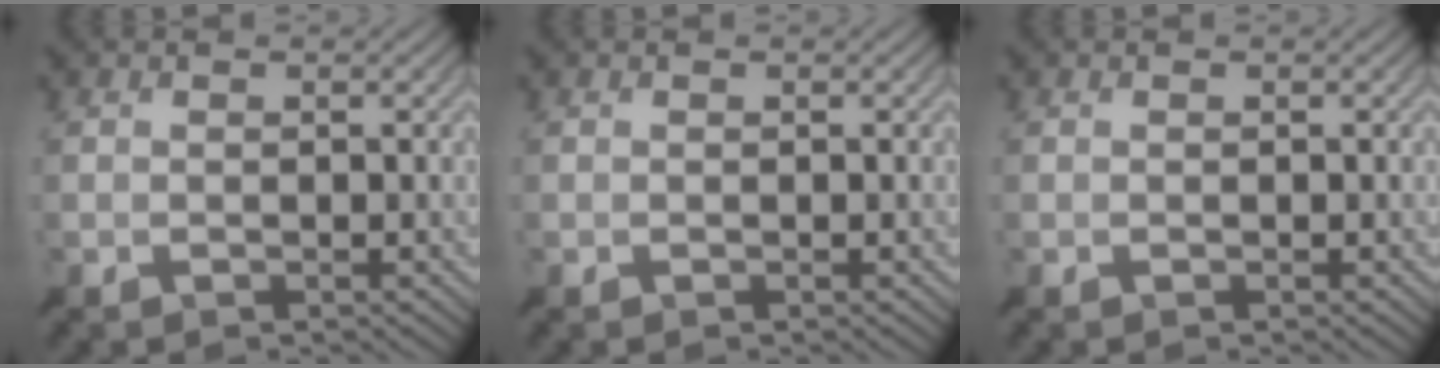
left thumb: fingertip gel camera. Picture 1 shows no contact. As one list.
[{"total": 0.0}, {"total": 0.0}]